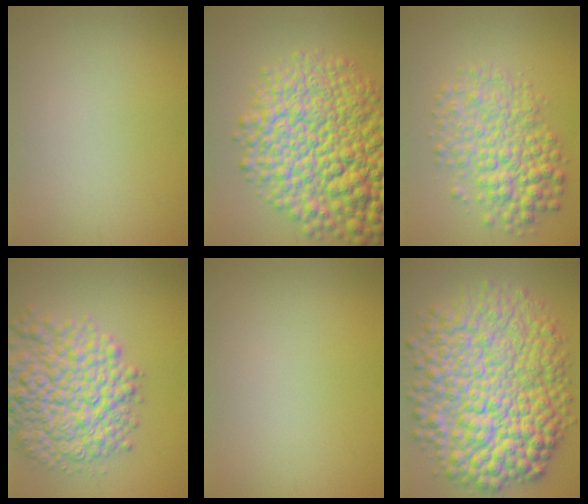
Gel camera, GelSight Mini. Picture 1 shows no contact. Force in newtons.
{"total": 14.0, "press": 14.0, "slide": 0.4}
{"total": 5.9, "press": 5.9, "slide": 0.1}
{"total": 10.1, "press": 10.1, "slide": 0.4}
{"total": 0.0}
{"total": 14.5, "press": 14.5, "slide": 0.1}